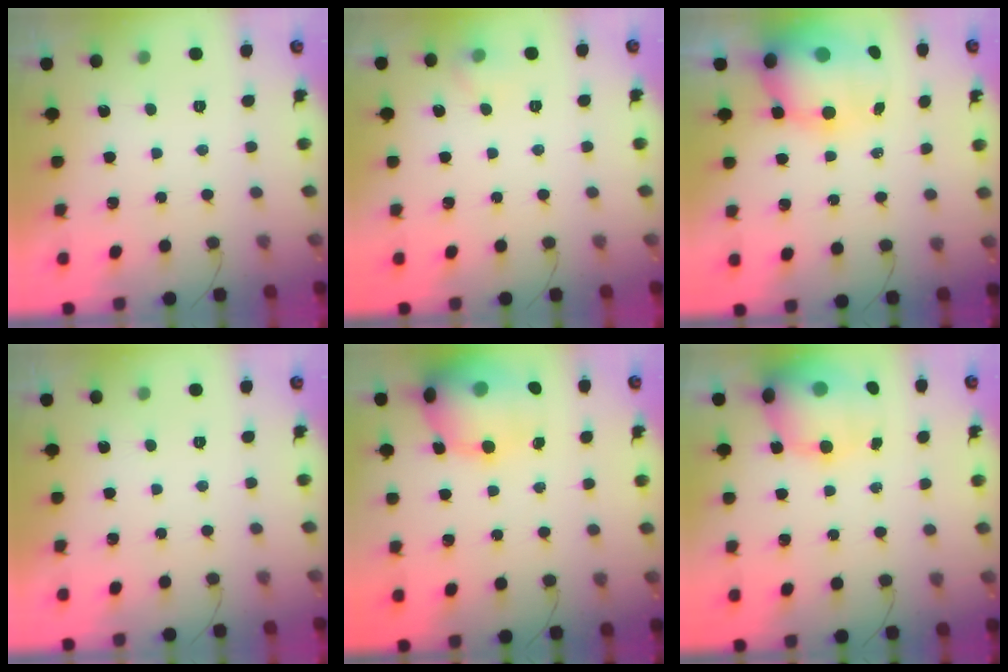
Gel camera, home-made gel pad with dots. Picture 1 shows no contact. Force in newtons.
{"total": 5.4, "press": 5.3, "slide": 1.1}
{"total": 14.0, "press": 13.6, "slide": 3.4}
{"total": 0.0}
{"total": 17.3, "press": 17.1, "slide": 2.4}
{"total": 16.2, "press": 15.8, "slide": 3.5}